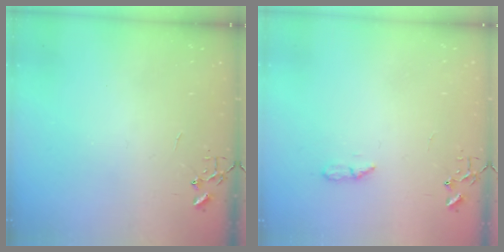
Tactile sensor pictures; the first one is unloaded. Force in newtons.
{"total": 4.5, "press": 4.4, "slide": 0.6}